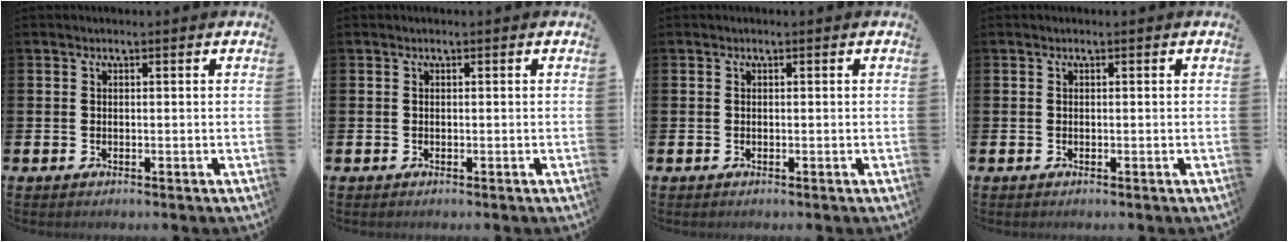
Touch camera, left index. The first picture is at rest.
{"total": 0.0}
{"total": 0.0}
{"total": 0.0}